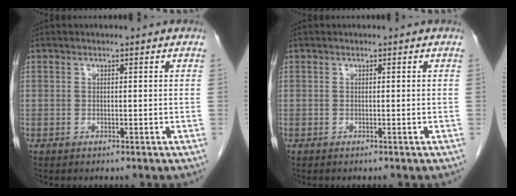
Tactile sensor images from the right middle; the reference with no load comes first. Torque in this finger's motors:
{"motor_torque": [-0.09, -0.06, 0.01, -0.02]}